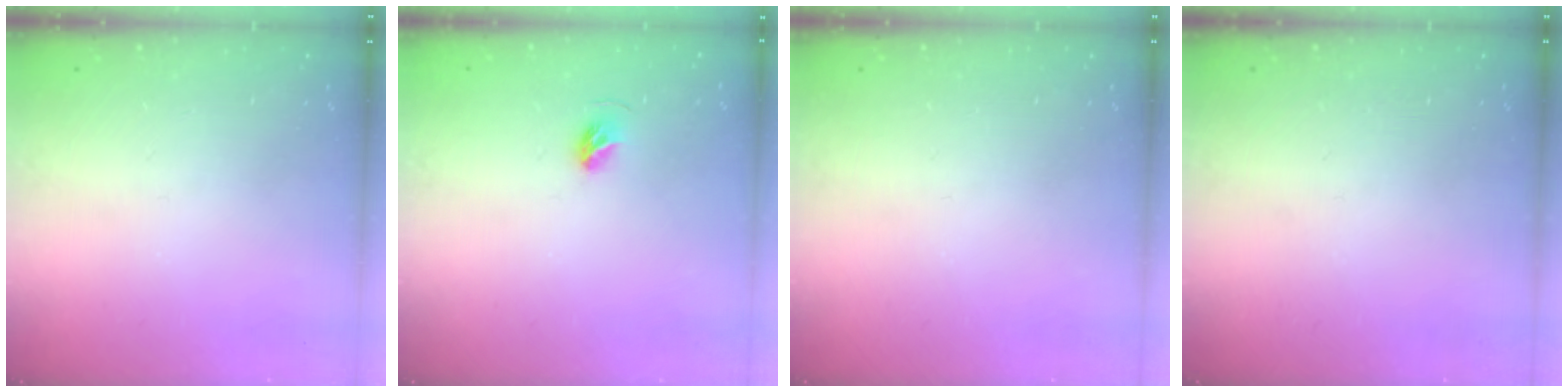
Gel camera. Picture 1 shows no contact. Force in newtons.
{"total": 4.9, "press": 4.8, "slide": 1.1}
{"total": 0.0}
{"total": 0.0}